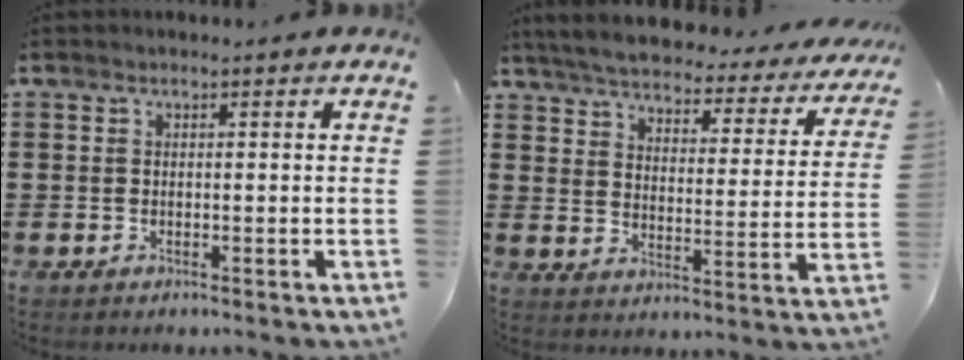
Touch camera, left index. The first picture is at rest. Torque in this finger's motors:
{"motor_torque": [1.34, -0.80, 1.05, 0.06]}